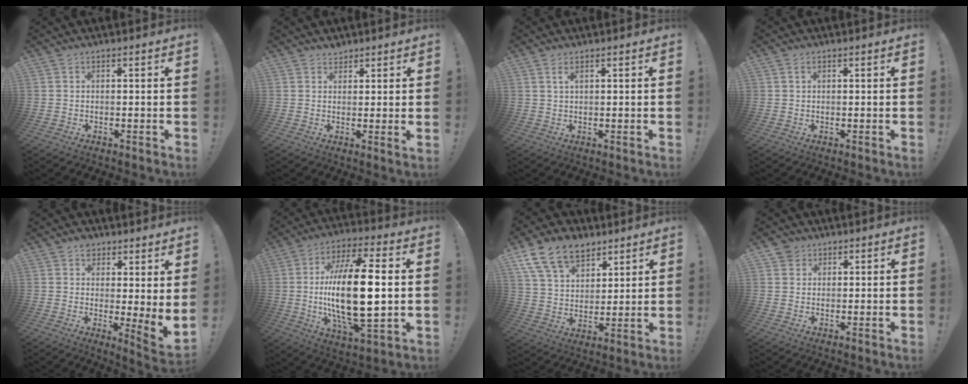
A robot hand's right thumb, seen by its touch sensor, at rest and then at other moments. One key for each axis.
{"total": 2.4, "fx": 2.2, "fy": 0.5, "fz": 0.6, "tx": 0.002, "ty": -0.017, "tz": 0.038}
{"total": 1.9, "fx": 1.0, "fy": 0.5, "fz": 1.5, "tx": -0.026, "ty": -0.001, "tz": 0.016}
{"total": 0.9, "fx": 0.5, "fy": 0.5, "fz": 0.5, "tx": -0.014, "ty": 0.004, "tz": 0.010}
{"total": 4.4, "fx": 2.4, "fy": 0.8, "fz": 3.6, "tx": -0.041, "ty": -0.036, "tz": 0.043}
{"total": 22.6, "fx": 0.0, "fy": 7.4, "fz": 21.3, "tx": -0.419, "ty": -0.013, "tz": -0.012}
{"total": 14.8, "fx": 9.5, "fy": 9.2, "fz": 6.6, "tx": -0.113, "ty": -0.054, "tz": 0.181}
{"total": 2.9, "fx": 1.9, "fy": 2.2, "fz": 0.3, "tx": 0.000, "ty": -0.008, "tz": 0.032}